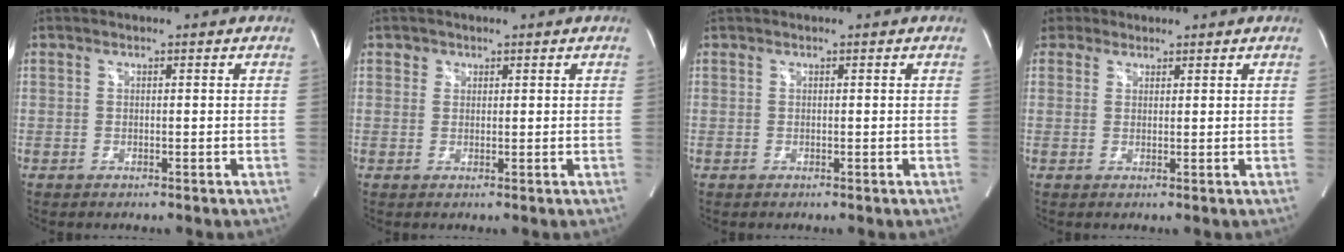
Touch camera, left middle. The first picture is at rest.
{"total": 1.1, "force": [0.6, 0.9, 0.0], "torque": [0.013, -0.001, 0.004]}
{"total": 0.0}
{"total": 2.7, "force": [1.9, 1.9, -0.1], "torque": [0.002, 0.015, 0.032]}